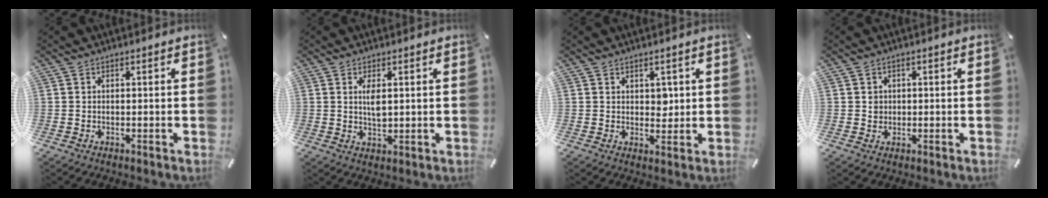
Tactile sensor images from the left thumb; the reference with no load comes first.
{"total": 3.8, "force": [0.8, 1.5, 3.4], "torque": [-0.078, -0.005, 0.006]}
{"total": 2.9, "force": [1.2, 2.3, 1.4], "torque": [-0.006, -0.006, 0.017]}
{"total": 1.6, "force": [0.1, 1.6, 0.4], "torque": [-0.001, 0.004, -0.002]}